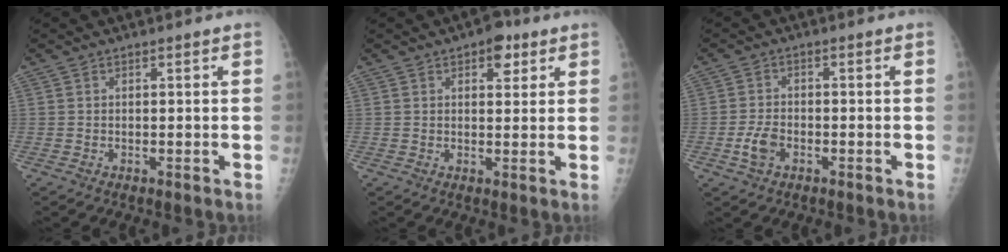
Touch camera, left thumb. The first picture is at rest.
{"total": 4.8, "force": [2.5, 2.7, 3.1], "torque": [-0.016, -0.006, 0.028]}
{"total": 4.2, "force": [-1.8, 2.6, 2.8], "torque": [-0.056, 0.010, -0.034]}